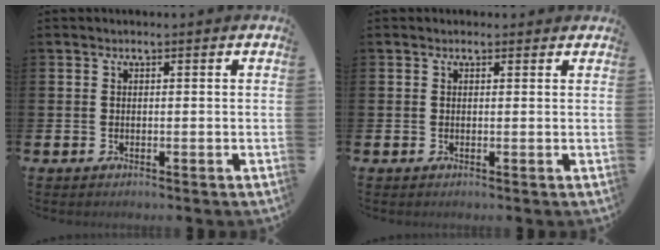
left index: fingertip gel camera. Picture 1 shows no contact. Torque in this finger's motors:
{"motor_torque": [1.01, -1.13, 0.27, 0.00]}